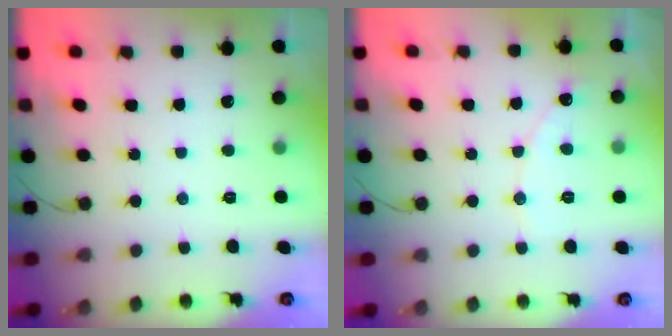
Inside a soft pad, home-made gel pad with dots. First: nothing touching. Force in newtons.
{"total": 4.7, "press": 4.6, "slide": 0.5}